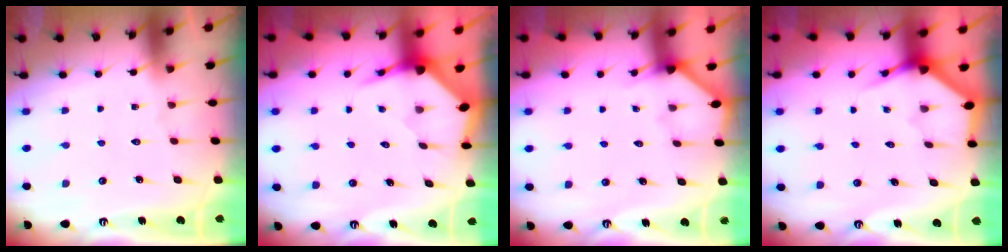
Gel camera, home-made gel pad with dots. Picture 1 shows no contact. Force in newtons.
{"total": 3.7, "press": 3.6, "slide": 0.4}
{"total": 2.6, "press": 2.6, "slide": 0.3}
{"total": 3.4, "press": 3.4, "slide": 0.2}